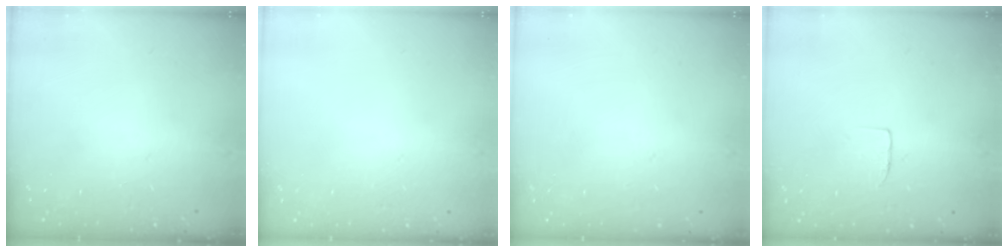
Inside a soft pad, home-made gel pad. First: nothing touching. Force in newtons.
{"total": 0.0}
{"total": 0.0}
{"total": 3.4, "press": 3.4, "slide": 0.3}